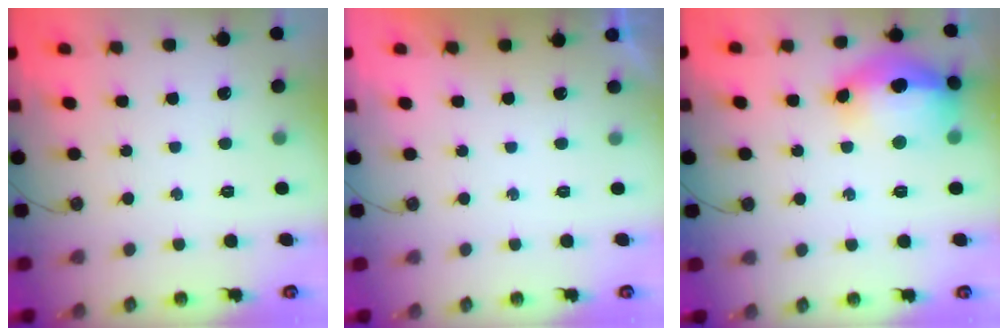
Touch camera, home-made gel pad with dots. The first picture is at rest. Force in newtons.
{"total": 0.0}
{"total": 18.0, "press": 17.9, "slide": 1.8}